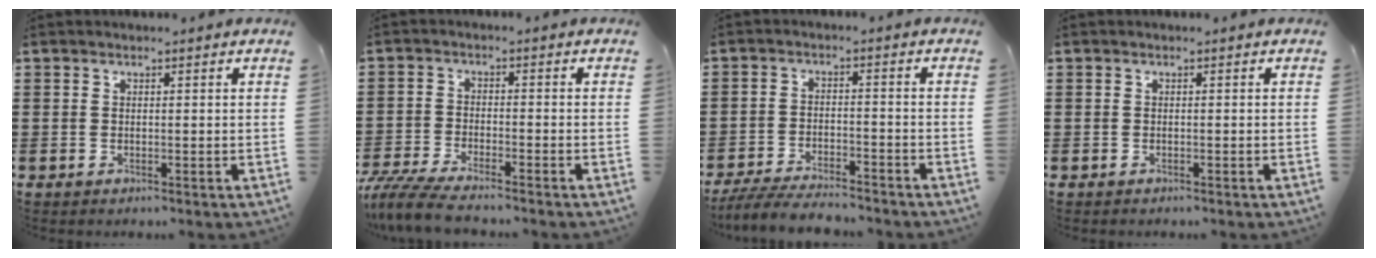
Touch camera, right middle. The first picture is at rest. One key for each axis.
{"total": 5.4, "fx": -5.0, "fy": 0.4, "fz": 1.9, "tx": -0.058, "ty": -0.011, "tz": -0.104}
{"total": 5.7, "fx": -5.4, "fy": 0.6, "fz": 1.7, "tx": -0.038, "ty": -0.003, "tz": -0.107}
{"total": 0.5, "fx": -0.4, "fy": 0.3, "fz": -0.1, "tx": 0.001, "ty": 0.004, "tz": -0.010}